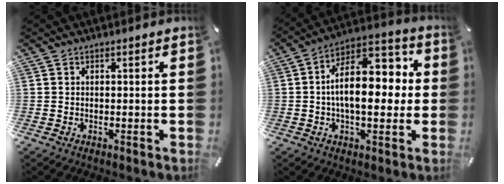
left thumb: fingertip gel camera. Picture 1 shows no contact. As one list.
[{"total": 15.3, "force": [0.5, 8.4, 12.7], "torque": [-0.186, -0.003, 0.006]}]